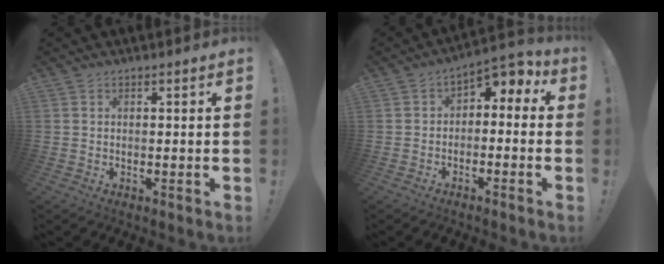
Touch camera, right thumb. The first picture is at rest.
{"total": 4.1, "force": [-0.2, 3.1, 2.7], "torque": [-0.025, -0.005, -0.003]}